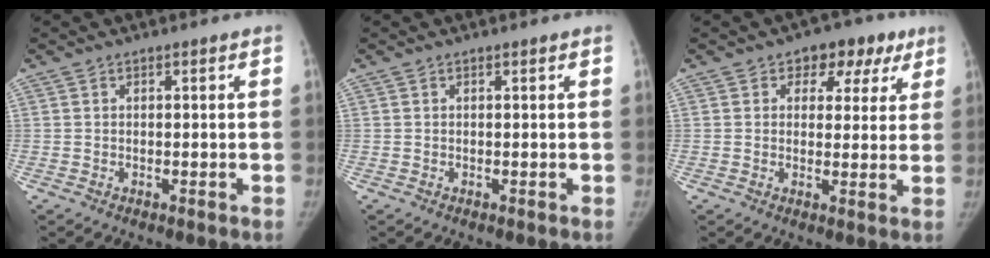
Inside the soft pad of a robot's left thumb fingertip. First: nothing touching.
{"total": 0.0}
{"total": 8.0, "force": [4.0, 5.8, 3.8], "torque": [0.009, -0.004, 0.044]}